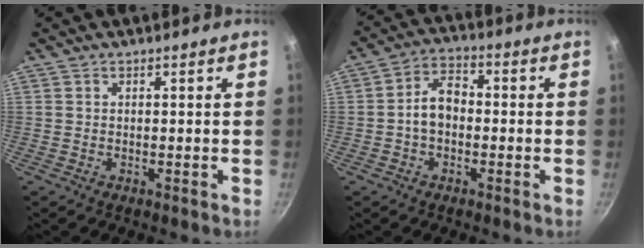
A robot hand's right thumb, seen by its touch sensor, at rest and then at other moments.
{"total": 6.6, "force": [-0.8, 4.5, 4.7], "torque": [-0.062, 0.028, -0.025]}